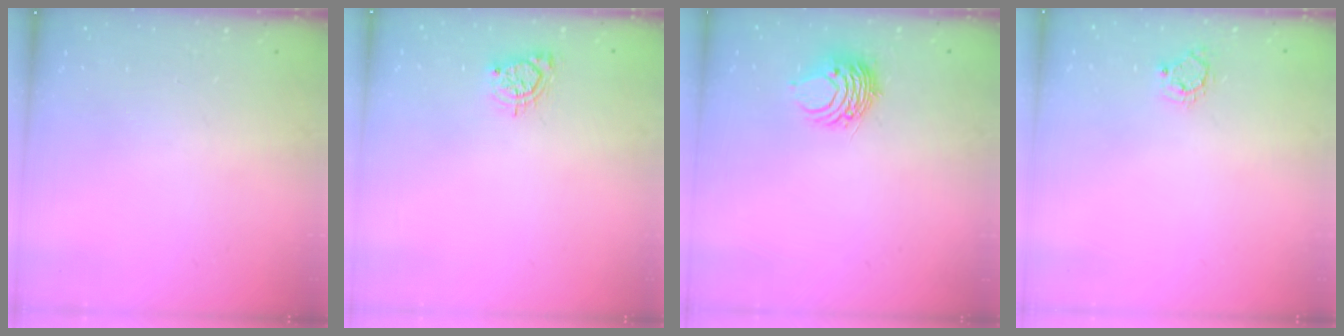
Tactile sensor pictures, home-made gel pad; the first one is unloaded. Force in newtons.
{"total": 5.0, "press": 4.9, "slide": 0.6}
{"total": 7.0, "press": 7.0, "slide": 0.8}
{"total": 5.6, "press": 5.6, "slide": 0.2}